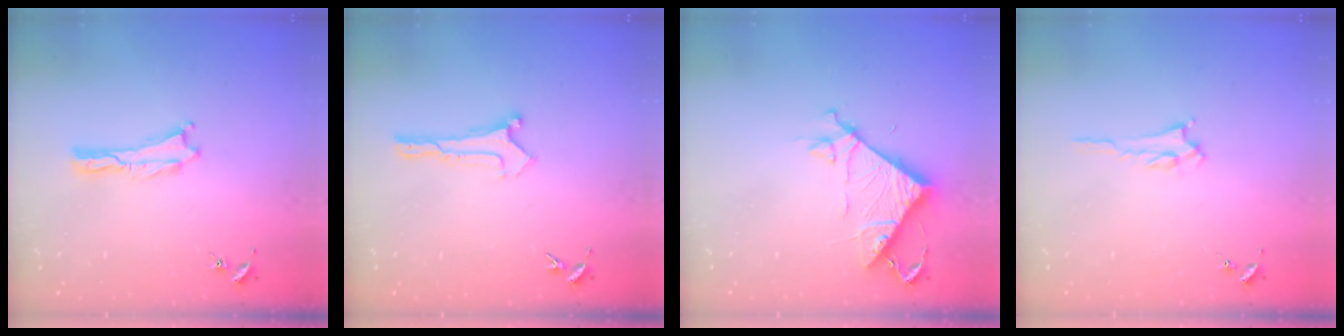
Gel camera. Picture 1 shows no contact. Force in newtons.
{"total": 0.0}
{"total": 7.9, "press": 7.8, "slide": 0.6}
{"total": 2.2, "press": 2.2, "slide": 0.3}